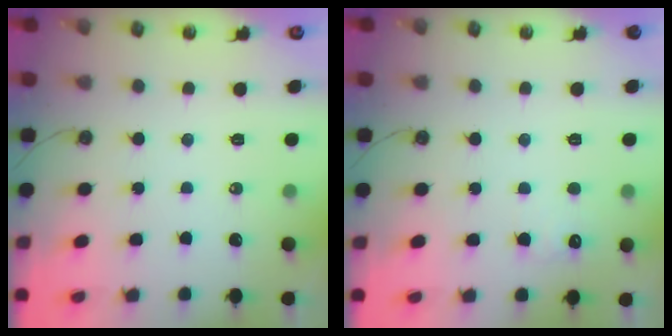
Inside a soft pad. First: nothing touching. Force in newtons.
{"total": 5.2, "press": 5.0, "slide": 1.3}